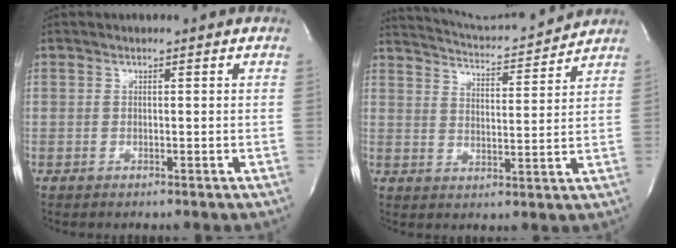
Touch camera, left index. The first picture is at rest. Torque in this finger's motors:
{"motor_torque": [0.13, -0.39, 0.05, 0.01]}